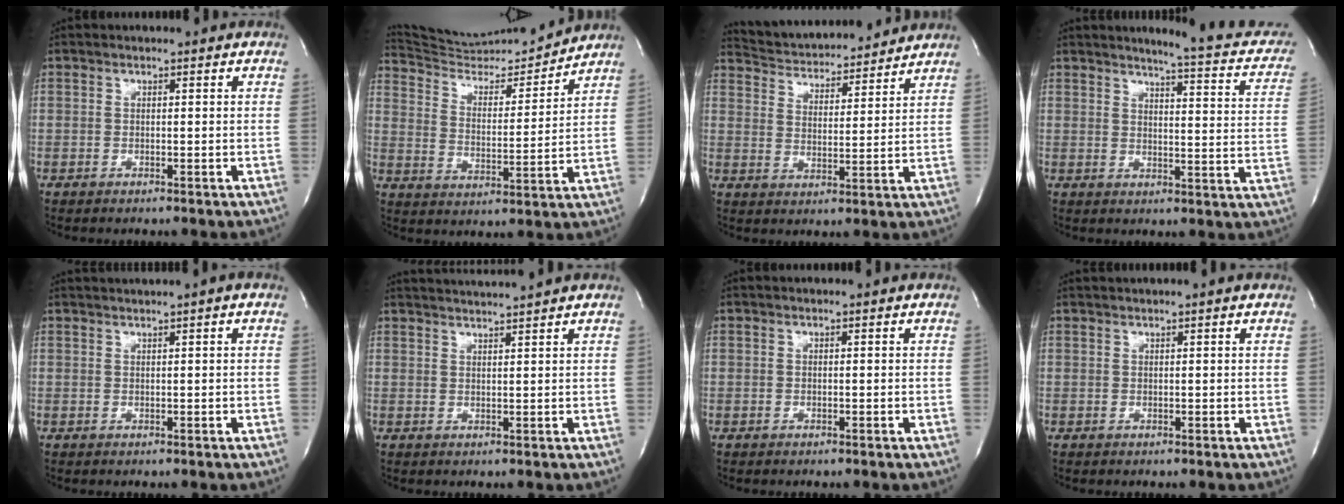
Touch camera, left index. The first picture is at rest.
{"total": 13.9, "force": [13.8, 0.1, 2.1], "torque": [-0.043, -0.017, 0.224]}
{"total": 13.5, "force": [13.0, 2.1, 3.2], "torque": [-0.054, 0.007, 0.197]}
{"total": 12.3, "force": [10.8, 1.6, 5.7], "torque": [-0.059, -0.034, 0.105]}
{"total": 1.8, "force": [1.1, -0.7, 1.2], "torque": [-0.022, 0.008, 0.022]}
{"total": 4.9, "force": [4.5, -1.6, 1.2], "torque": [-0.019, 0.003, 0.068]}
{"total": 0.0}
{"total": 1.6, "force": [1.3, -0.6, 0.8], "torque": [-0.013, 0.016, 0.027]}